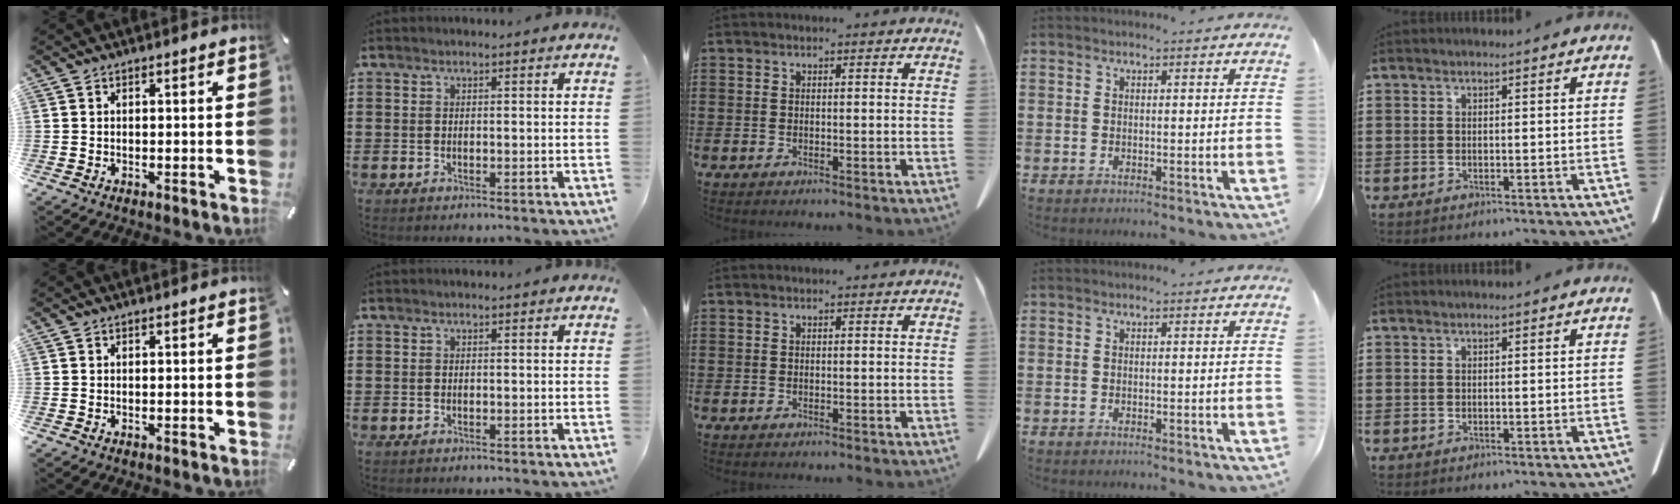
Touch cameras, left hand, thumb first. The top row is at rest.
{}